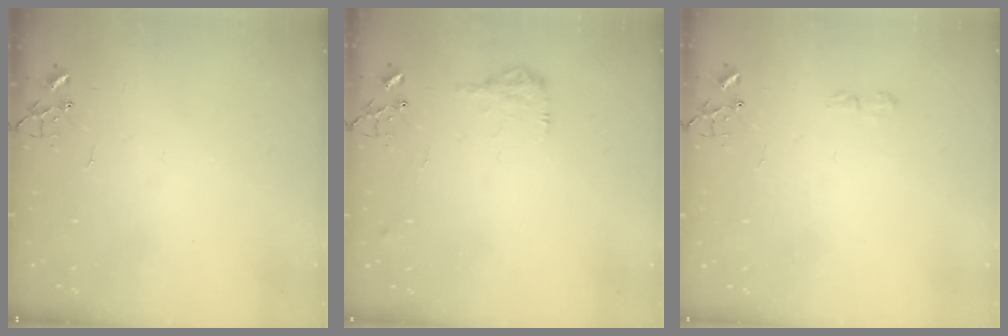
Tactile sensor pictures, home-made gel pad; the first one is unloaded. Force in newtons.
{"total": 9.5, "press": 9.5, "slide": 0.4}
{"total": 6.4, "press": 6.4, "slide": 0.9}